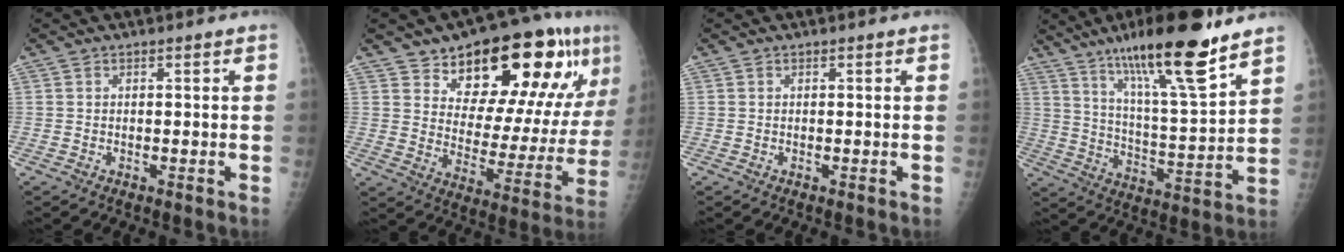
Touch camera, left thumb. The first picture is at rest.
{"total": 23.3, "force": [13.1, 9.3, 16.8], "torque": [-0.196, -0.047, 0.200]}
{"total": 0.0}
{"total": 19.3, "force": [13.1, 2.7, 14.0], "torque": [-0.215, -0.067, 0.222]}